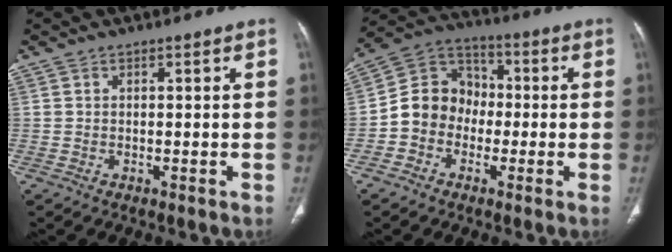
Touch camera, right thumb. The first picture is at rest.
{"total": 10.3, "force": [-2.2, 9.0, 4.4], "torque": [-0.050, 0.039, -0.054]}